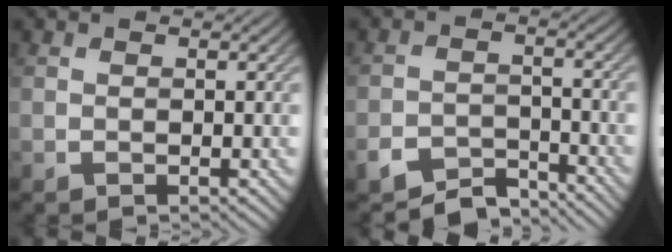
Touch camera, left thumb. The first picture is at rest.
{"total": 5.8, "force": [-5.0, 2.1, 1.9], "torque": [-0.030, -0.005, -0.092]}